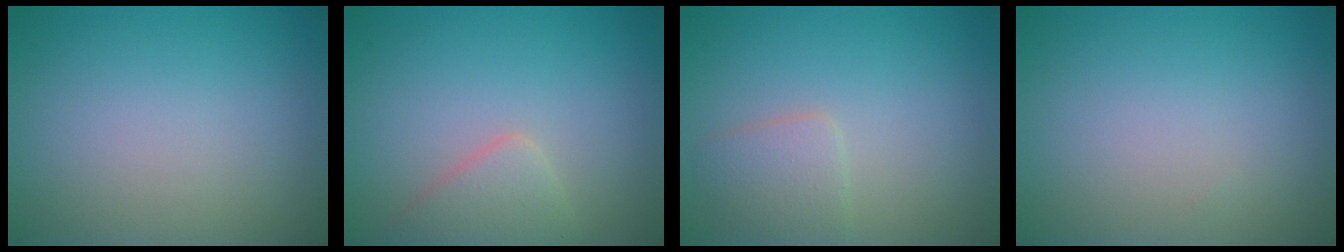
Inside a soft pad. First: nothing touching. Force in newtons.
{"total": 2.4, "press": 2.3, "slide": 0.2}
{"total": 2.2, "press": 2.2, "slide": 0.1}
{"total": 0.0}